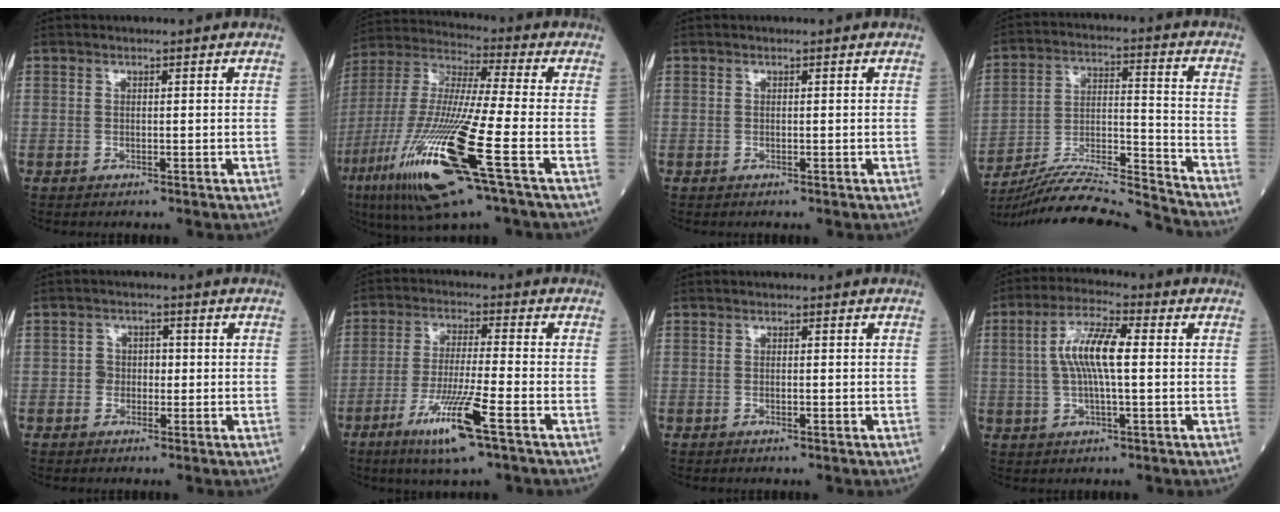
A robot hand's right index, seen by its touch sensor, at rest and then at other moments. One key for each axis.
{"total": 22.4, "fx": -9.0, "fy": 1.3, "fz": 20.5, "tx": -0.449, "ty": -0.050, "tz": -0.173}
{"total": 0.0}
{"total": 18.1, "fx": -17.4, "fy": -1.6, "fz": 4.5, "tx": -0.088, "ty": 0.010, "tz": -0.294}
{"total": 2.6, "fx": -0.3, "fy": 2.3, "fz": 1.1, "tx": -0.008, "ty": 0.010, "tz": -0.009}
{"total": 10.7, "fx": -5.4, "fy": -0.1, "fz": 9.3, "tx": -0.181, "ty": -0.021, "tz": -0.100}
{"total": 1.0, "fx": -0.3, "fy": 0.2, "fz": 0.9, "tx": -0.019, "ty": -0.001, "tz": -0.004}
{"total": 8.4, "fx": 0.7, "fy": 1.6, "fz": 8.2, "tx": -0.167, "ty": 0.014, "tz": 0.010}